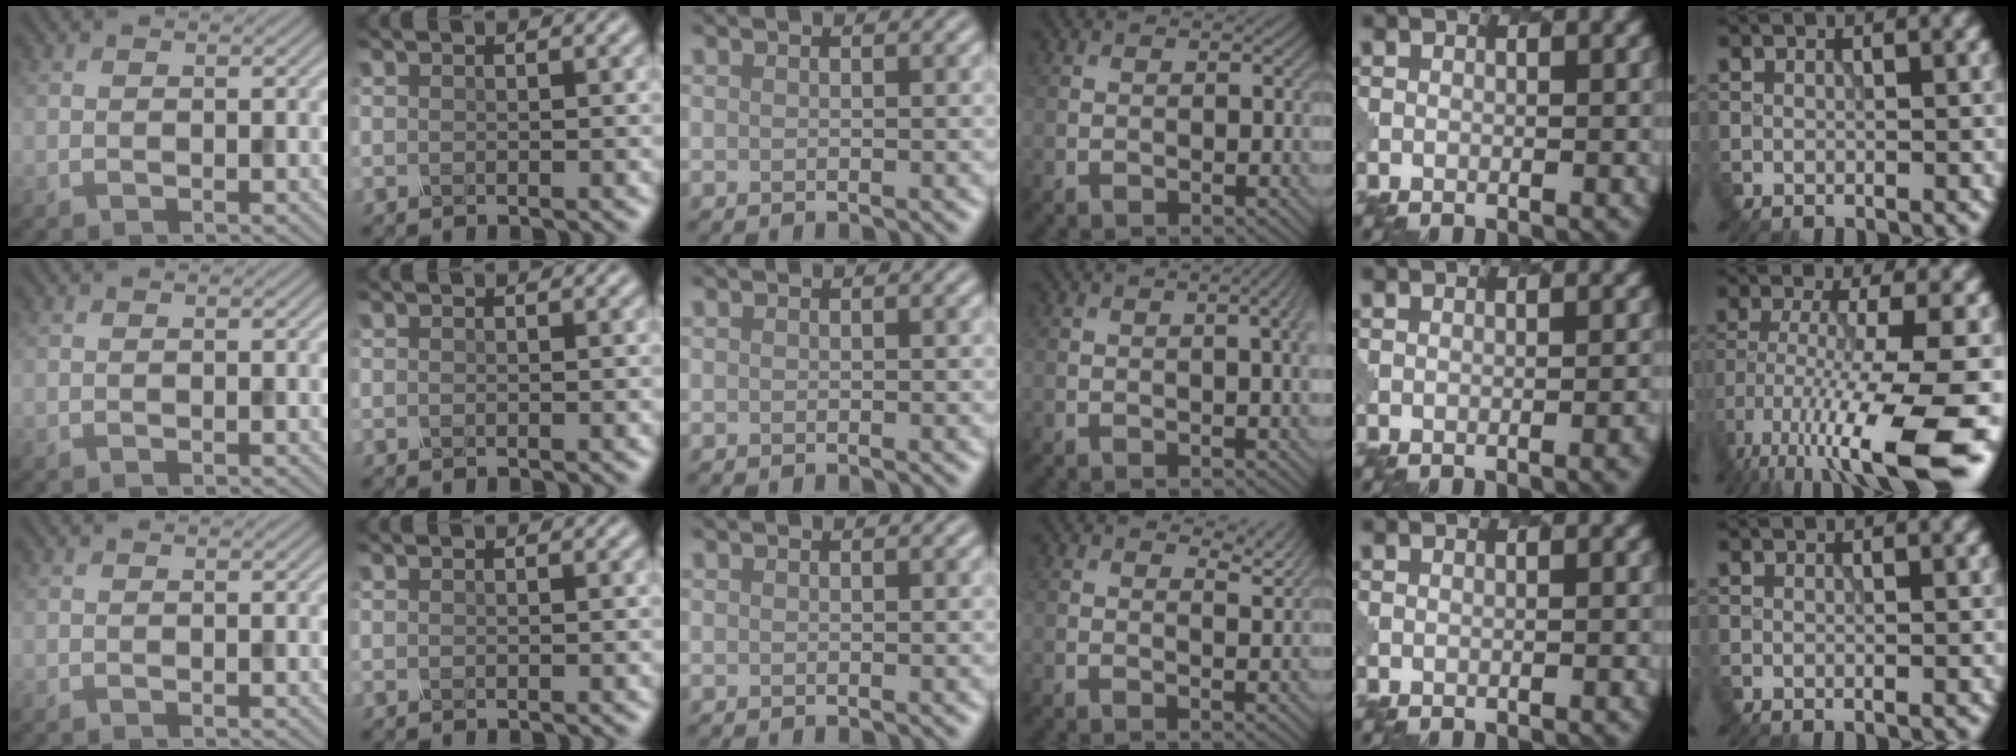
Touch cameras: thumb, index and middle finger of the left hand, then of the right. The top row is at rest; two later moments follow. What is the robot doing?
{"motion": "pour", "object": "mug"}